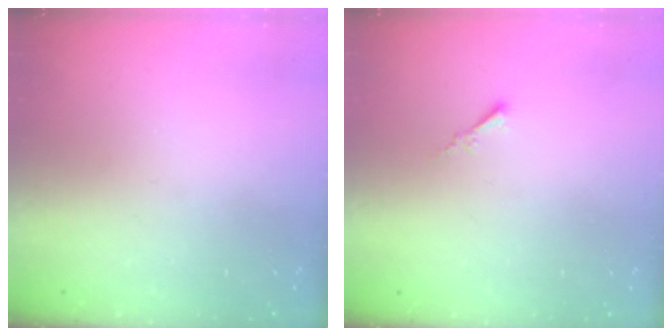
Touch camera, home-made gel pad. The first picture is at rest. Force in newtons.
{"total": 0.0}